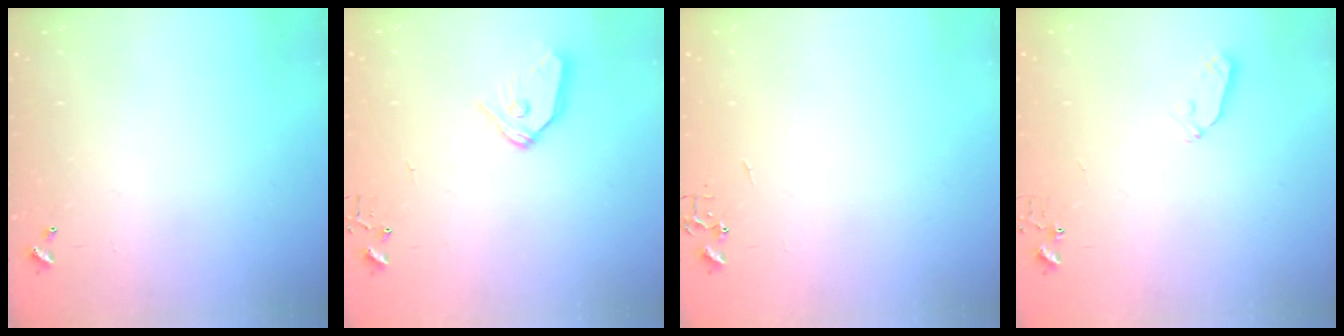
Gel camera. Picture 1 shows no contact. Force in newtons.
{"total": 9.9, "press": 9.8, "slide": 1.2}
{"total": 0.0}
{"total": 3.9, "press": 3.8, "slide": 0.6}